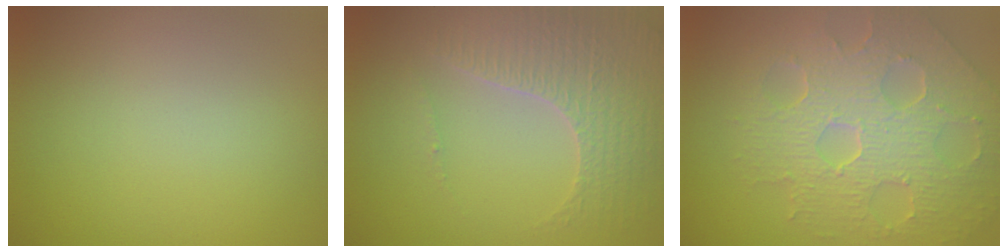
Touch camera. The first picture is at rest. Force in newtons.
{"total": 4.0, "press": 3.9, "slide": 1.1}
{"total": 8.0, "press": 5.6, "slide": 5.7}